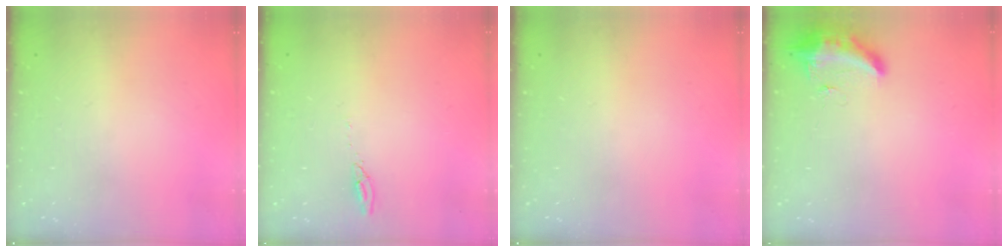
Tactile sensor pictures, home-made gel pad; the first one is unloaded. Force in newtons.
{"total": 2.7, "press": 2.7, "slide": 0.2}
{"total": 0.0}
{"total": 12.6, "press": 10.6, "slide": 6.9}